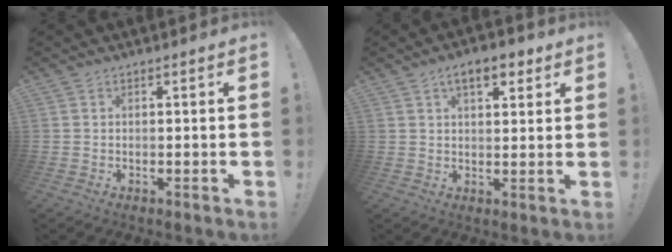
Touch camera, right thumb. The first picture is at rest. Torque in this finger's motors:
{"motor_torque": [-0.22, 0.33, 0.63, 0.45, 0.03]}